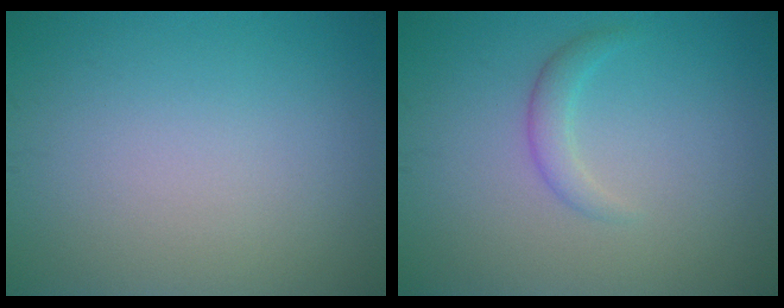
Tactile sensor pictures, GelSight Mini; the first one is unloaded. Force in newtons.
{"total": 1.6, "press": 1.6, "slide": 0.1}